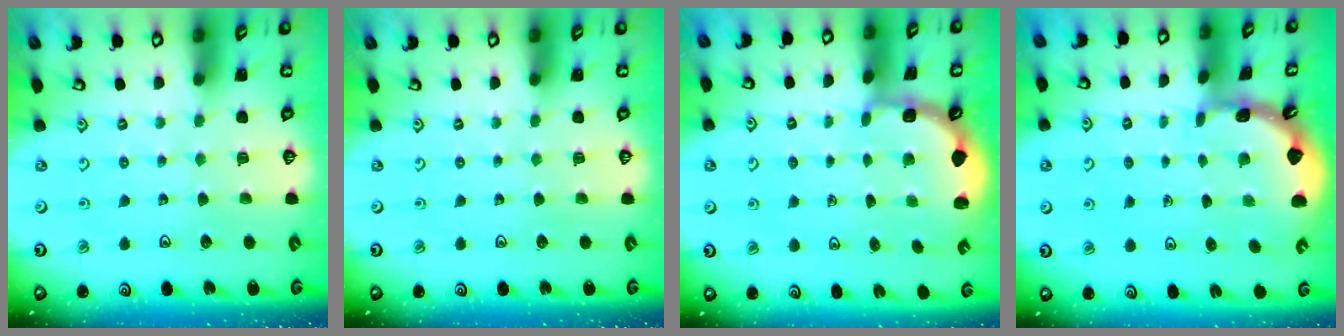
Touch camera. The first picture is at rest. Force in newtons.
{"total": 0.0}
{"total": 2.5, "press": 1.9, "slide": 1.6}
{"total": 1.7, "press": 1.7, "slide": 0.1}